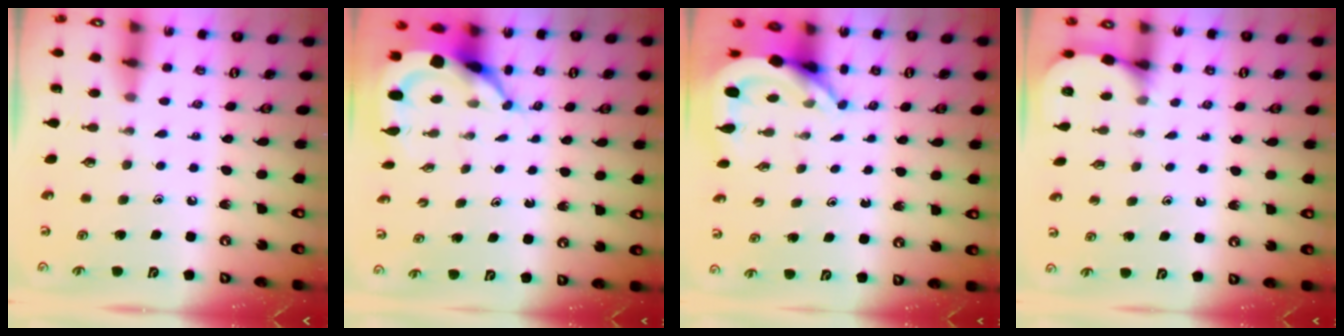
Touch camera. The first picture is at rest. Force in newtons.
{"total": 5.9, "press": 5.8, "slide": 0.7}
{"total": 6.4, "press": 6.4, "slide": 0.5}
{"total": 2.3, "press": 2.3, "slide": 0.2}